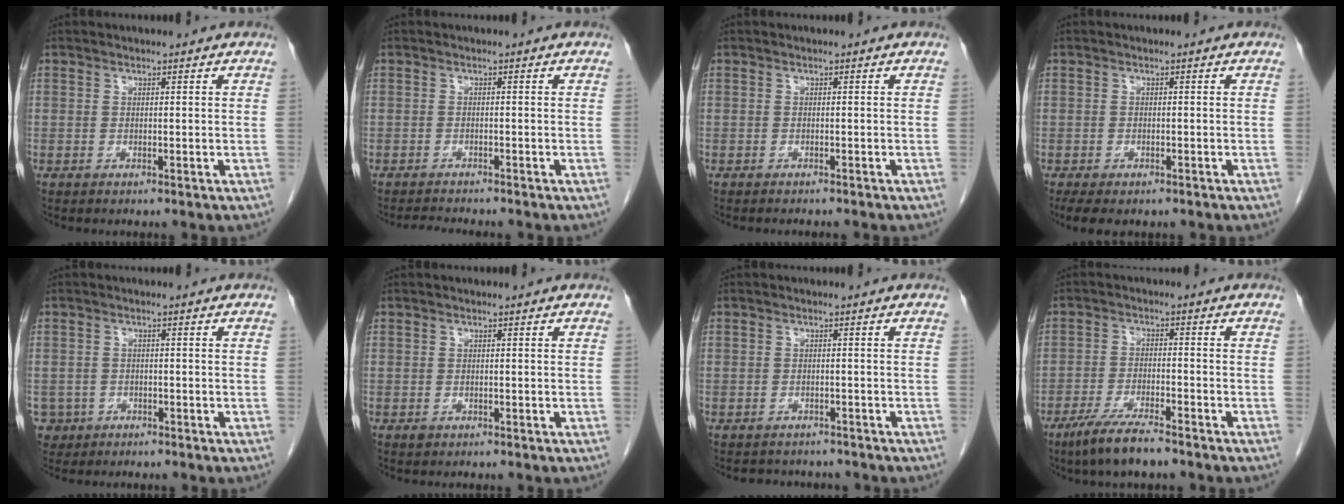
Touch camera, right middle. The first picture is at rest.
{"total": 3.4, "force": [-3.2, 0.2, 1.1], "torque": [-0.017, -0.012, -0.048]}
{"total": 3.2, "force": [-2.9, 0.5, 1.1], "torque": [-0.015, -0.004, -0.036]}
{"total": 4.8, "force": [-3.5, 2.3, 2.4], "torque": [-0.036, -0.010, -0.049]}
{"total": 3.2, "force": [-1.6, 2.8, 0.0], "torque": [0.000, 0.008, -0.028]}
{"total": 0.6, "force": [-0.3, 0.4, 0.2], "torque": [-0.004, 0.001, -0.003]}
{"total": 4.2, "force": [-3.8, 1.8, 0.4], "torque": [-0.006, 0.002, -0.046]}
{"total": 7.2, "force": [-5.4, 0.8, 4.7], "torque": [-0.095, -0.015, -0.096]}